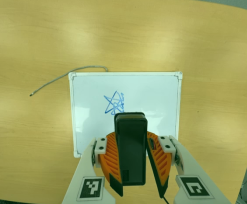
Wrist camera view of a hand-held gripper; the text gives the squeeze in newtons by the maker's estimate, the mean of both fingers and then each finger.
{"total": 10.7, "left": 9.3, "right": 12.0}